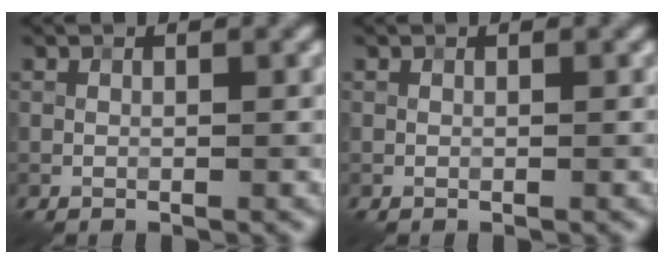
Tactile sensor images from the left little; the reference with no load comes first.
{"total": 0.0}